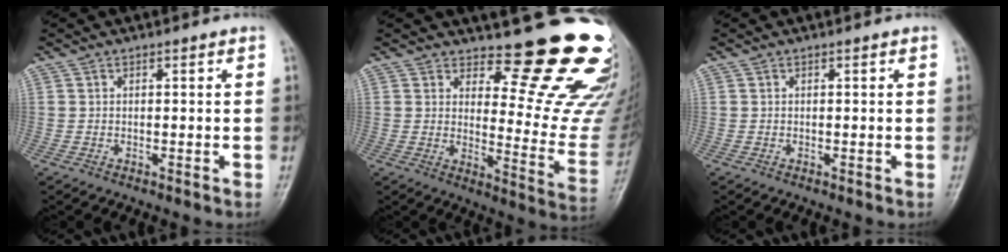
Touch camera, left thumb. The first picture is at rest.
{"total": 17.9, "force": [14.8, 5.0, 8.7], "torque": [-0.054, -0.155, 0.176]}
{"total": 0.0}